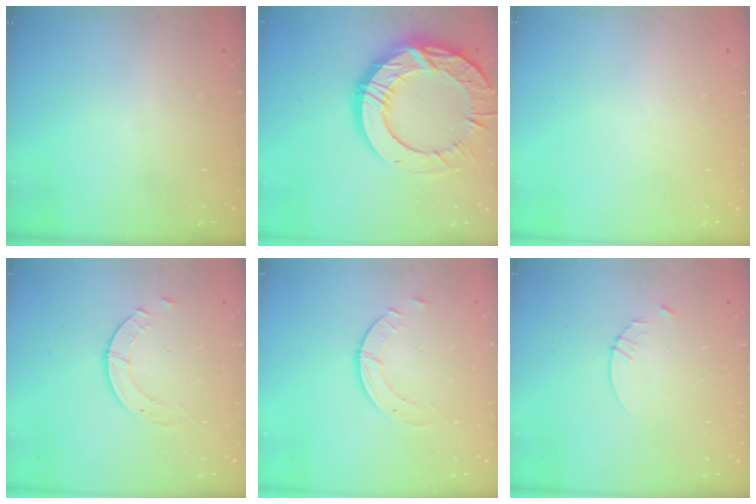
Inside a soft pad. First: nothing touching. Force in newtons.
{"total": 22.7, "press": 22.7, "slide": 1.8}
{"total": 0.0}
{"total": 1.8, "press": 1.8, "slide": 0.2}
{"total": 1.8, "press": 1.8, "slide": 0.2}
{"total": 2.9, "press": 2.9, "slide": 0.4}